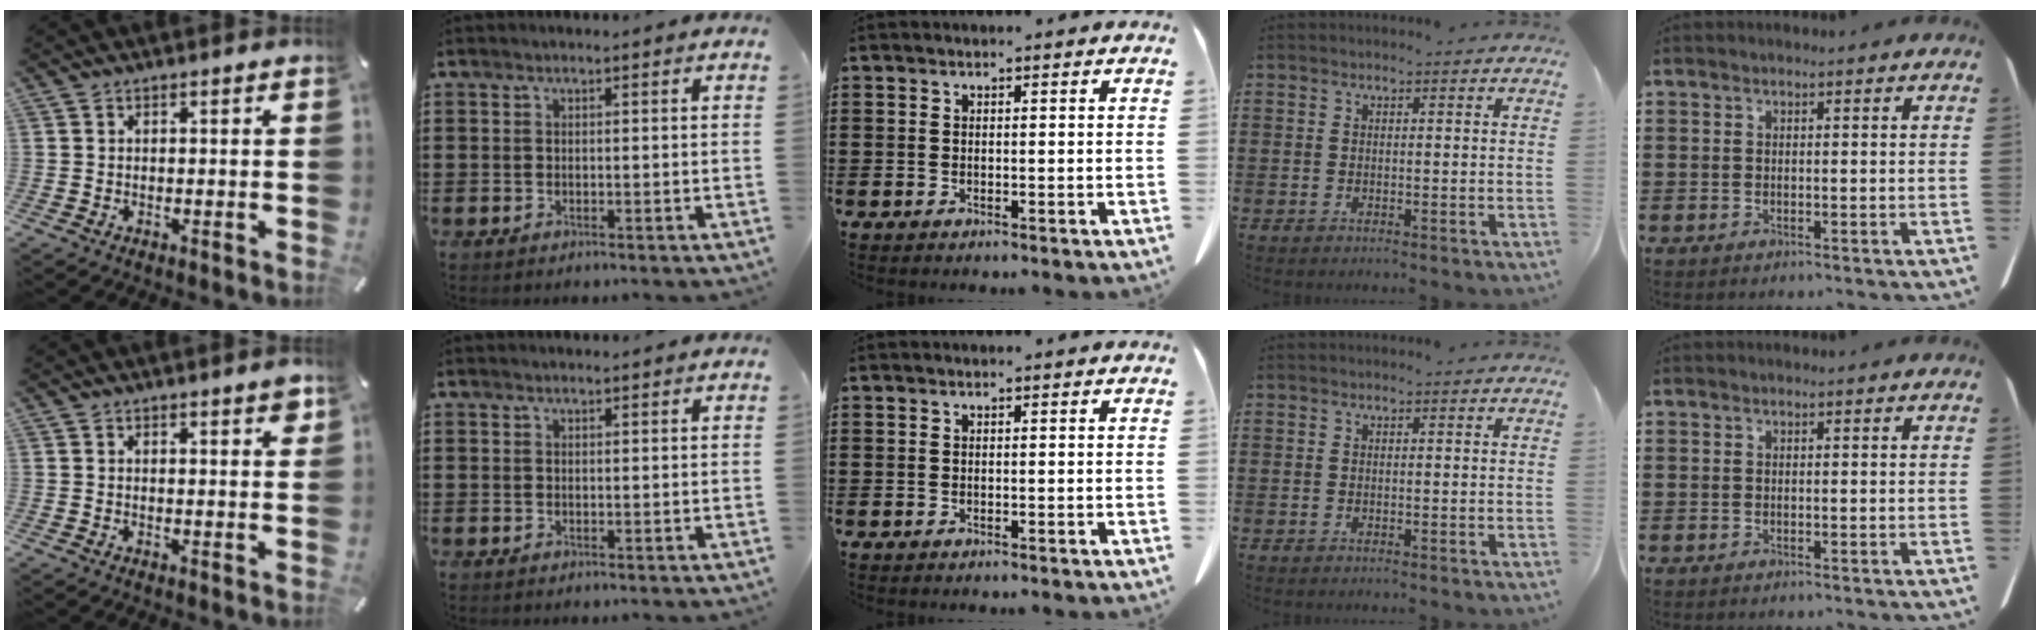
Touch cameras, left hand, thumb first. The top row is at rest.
{"thumb": {"total": 2.5, "force": [1.8, 0.8, 1.6], "torque": [-0.018, -0.007, 0.029]}, "index": {"total": 0.6, "force": [0.5, 0.2, 0.0], "torque": [-0.002, 0.000, 0.011]}}